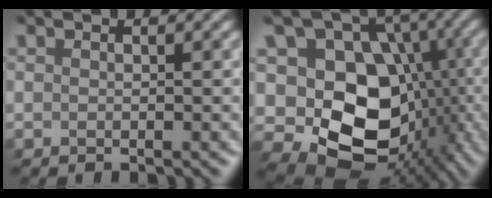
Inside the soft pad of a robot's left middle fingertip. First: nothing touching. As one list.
[{"total": 13.1, "force": [-1.7, 10.1, 8.1], "torque": [-0.138, -0.010, -0.033]}]